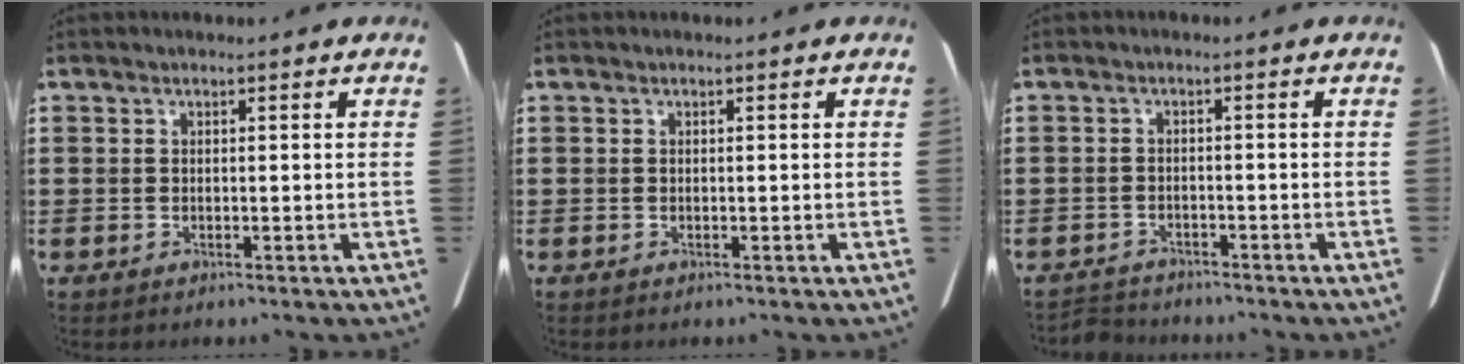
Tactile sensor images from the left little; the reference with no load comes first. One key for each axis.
{"total": 0.0}
{"total": 1.9, "fx": -1.9, "fy": 0.1, "fz": -0.1, "tx": -0.005, "ty": -0.002, "tz": -0.042}